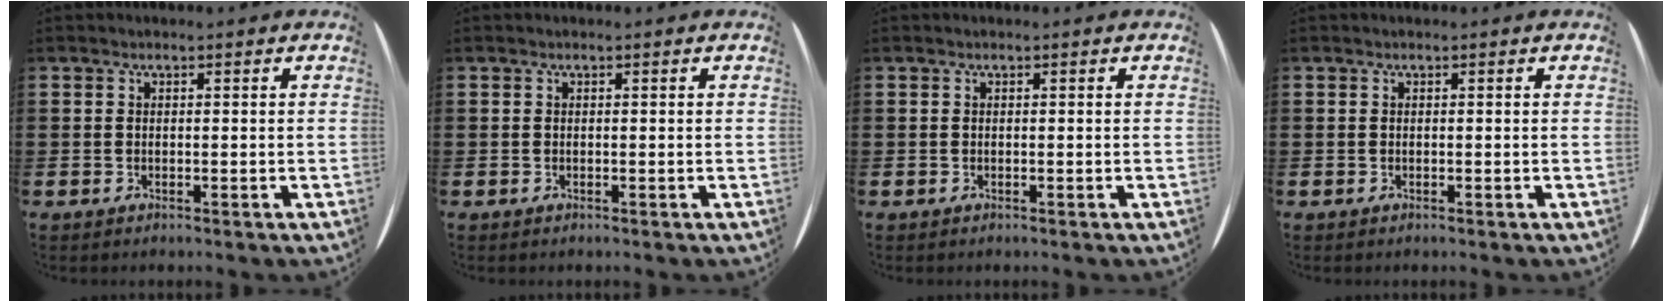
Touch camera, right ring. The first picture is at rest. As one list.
[{"total": 0.0}, {"total": 0.0}, {"total": 0.0}]